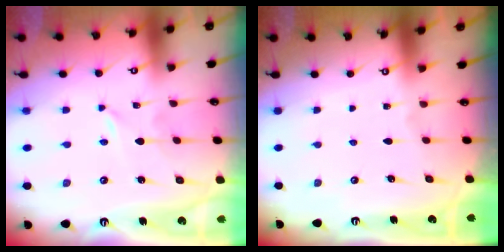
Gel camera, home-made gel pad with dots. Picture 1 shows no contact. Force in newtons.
{"total": 0.0}